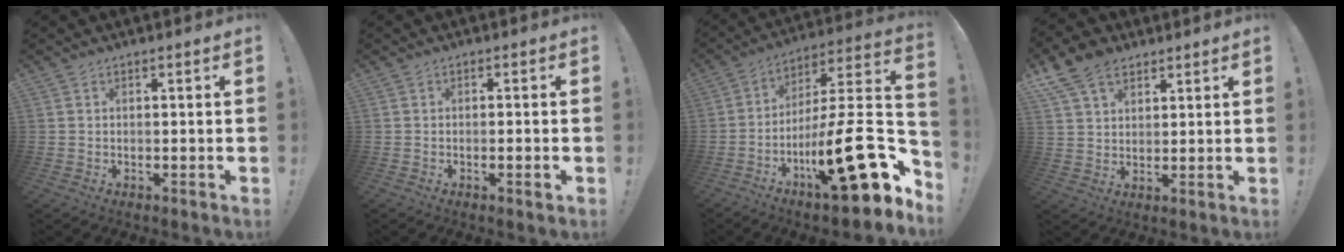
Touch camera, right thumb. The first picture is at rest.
{"total": 2.0, "force": [-0.7, 0.0, 1.9], "torque": [-0.033, 0.000, -0.011]}
{"total": 25.6, "force": [-9.0, 8.2, 22.6], "torque": [-0.339, 0.048, -0.138]}
{"total": 10.3, "force": [6.5, 6.6, 4.5], "torque": [-0.077, -0.026, 0.128]}